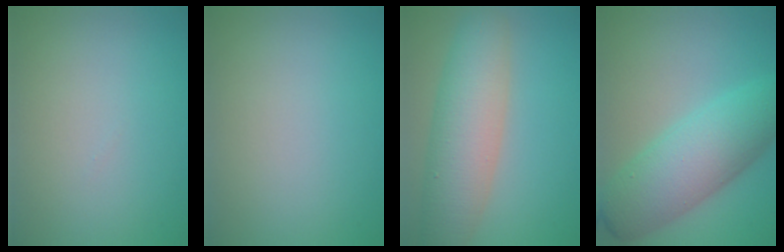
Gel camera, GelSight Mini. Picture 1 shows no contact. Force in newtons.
{"total": 0.0}
{"total": 7.5, "press": 7.5, "slide": 0.4}
{"total": 8.2, "press": 8.2, "slide": 0.0}